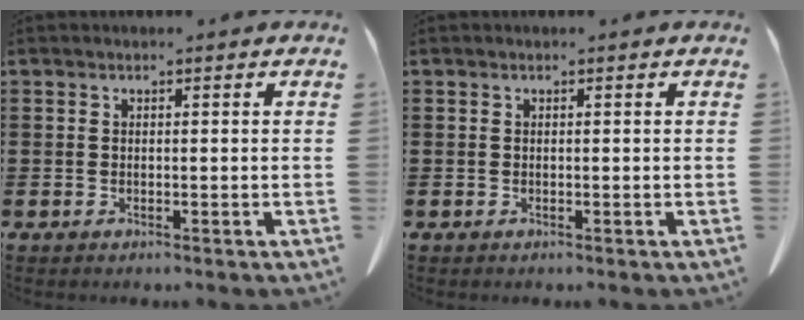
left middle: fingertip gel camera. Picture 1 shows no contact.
{"total": 0.0}